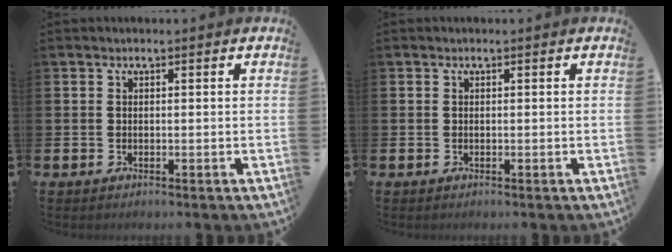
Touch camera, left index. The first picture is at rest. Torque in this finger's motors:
{"motor_torque": [-0.01, 0.02, -0.01, 0.01]}